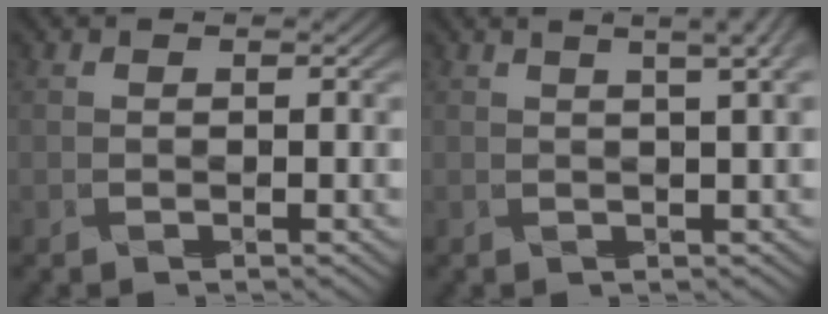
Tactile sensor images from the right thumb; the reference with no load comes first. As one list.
[{"total": 4.6, "force": [2.2, 1.0, 4.0], "torque": [-0.051, 0.016, 0.030]}]